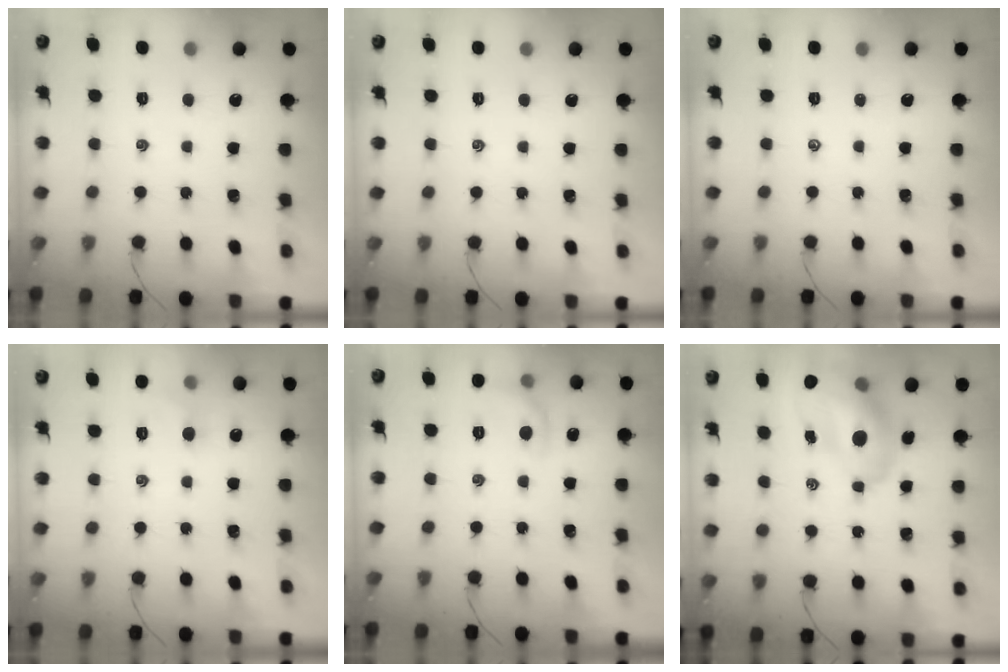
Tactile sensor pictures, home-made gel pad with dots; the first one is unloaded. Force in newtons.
{"total": 1.1, "press": 0.9, "slide": 0.5}
{"total": 0.0}
{"total": 5.2, "press": 4.9, "slide": 1.8}
{"total": 7.7, "press": 7.6, "slide": 1.1}
{"total": 15.7, "press": 15.0, "slide": 4.5}